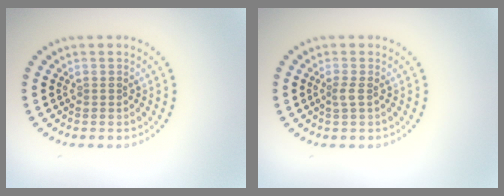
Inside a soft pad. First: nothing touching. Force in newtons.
{"total": 0.9, "press": 0.7, "slide": 0.7}